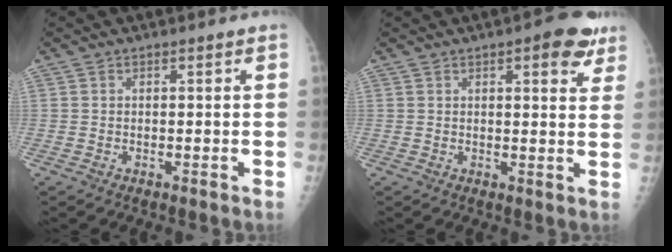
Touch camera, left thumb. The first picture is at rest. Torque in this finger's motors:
{"motor_torque": [-0.06, -0.07, 0.53, -0.02, 0.00]}